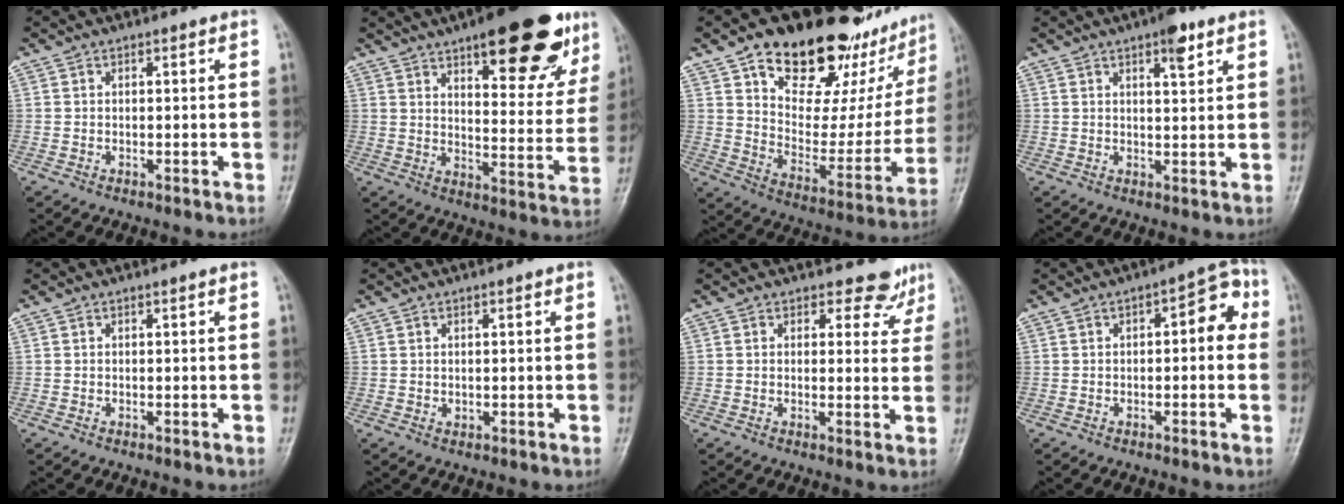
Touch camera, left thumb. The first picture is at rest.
{"total": 23.9, "force": [14.2, 8.4, 17.2], "torque": [-0.189, -0.042, 0.198]}
{"total": 29.0, "force": [17.9, 13.0, 18.7], "torque": [-0.221, -0.059, 0.270]}
{"total": 5.0, "force": [2.9, 1.6, 3.7], "torque": [-0.044, -0.013, 0.040]}
{"total": 0.0}
{"total": 0.7, "force": [0.3, 0.6, 0.2], "torque": [0.000, -0.002, 0.003]}
{"total": 5.0, "force": [4.2, 2.7, 0.1], "torque": [0.030, -0.030, 0.035]}
{"total": 6.5, "force": [0.8, 3.1, 5.7], "torque": [-0.048, 0.027, 0.000]}